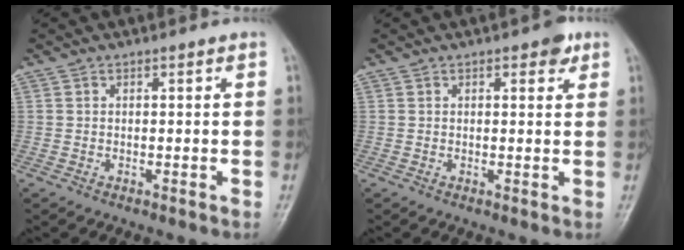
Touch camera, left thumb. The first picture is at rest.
{"total": 2.8, "force": [1.5, 1.2, 2.0], "torque": [-0.014, -0.003, 0.015]}